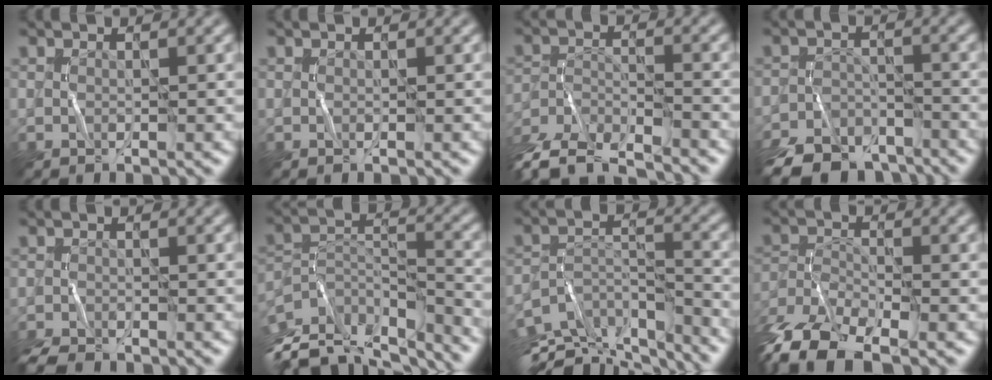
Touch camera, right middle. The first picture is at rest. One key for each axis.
{"total": 0.0}
{"total": 9.1, "fx": -8.5, "fy": 2.4, "fz": 2.1, "tx": -0.038, "ty": -0.015, "tz": -0.144}
{"total": 8.6, "fx": -7.4, "fy": 3.5, "fz": 2.6, "tx": -0.050, "ty": -0.020, "tz": -0.124}
{"total": 3.0, "fx": -2.8, "fy": 0.5, "fz": 1.0, "tx": -0.031, "ty": -0.011, "tz": -0.057}
{"total": 11.3, "fx": -9.1, "fy": 4.7, "fz": 4.6, "tx": -0.090, "ty": 0.021, "tz": -0.134}
{"total": 13.0, "fx": -11.8, "fy": 3.7, "fz": 4.0, "tx": -0.077, "ty": 0.002, "tz": -0.160}
{"total": 8.6, "fx": -6.4, "fy": 3.4, "fz": 4.7, "tx": -0.094, "ty": -0.007, "tz": -0.129}